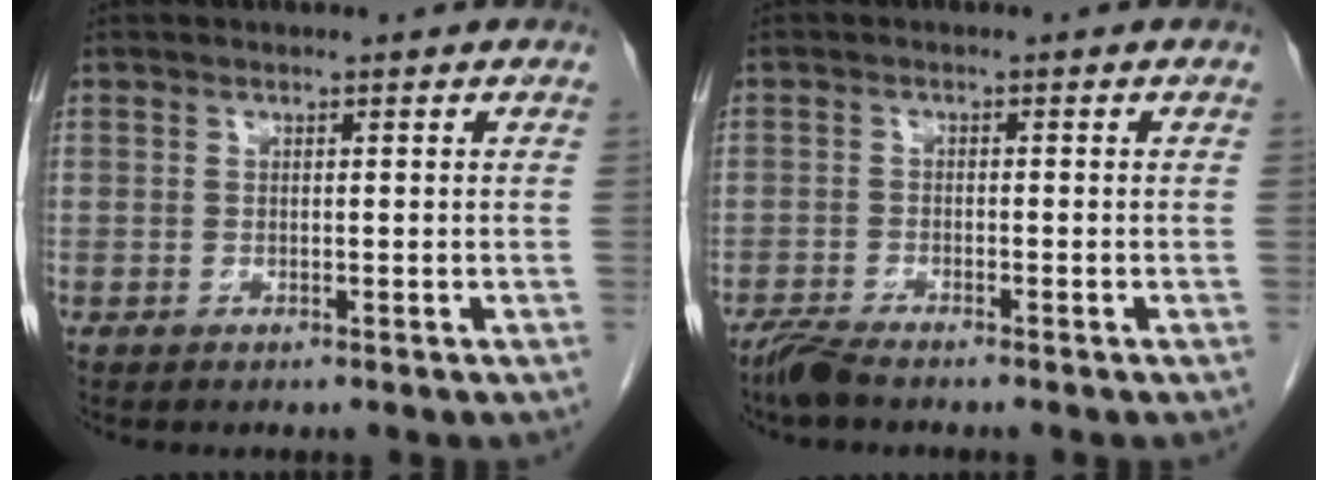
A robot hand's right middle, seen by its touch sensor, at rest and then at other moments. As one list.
[{"total": 2.8, "force": [-2.5, 0.2, 1.2], "torque": [-0.032, -0.009, -0.050]}]